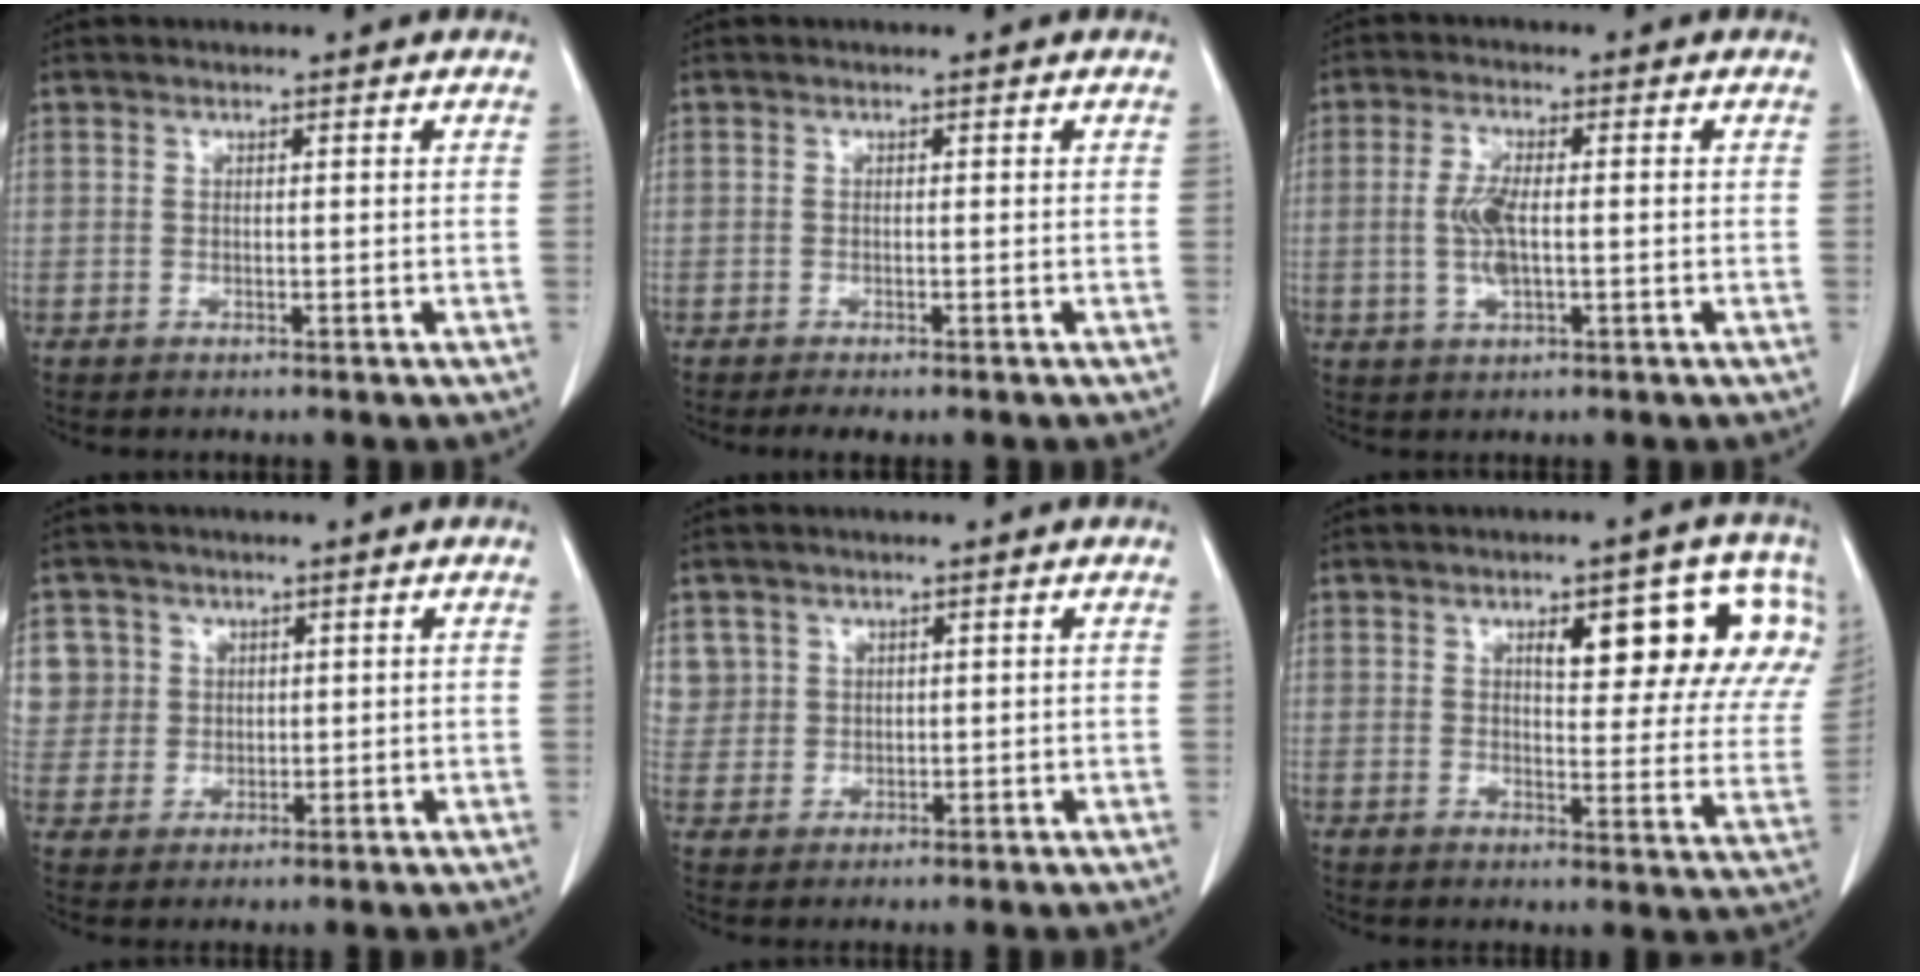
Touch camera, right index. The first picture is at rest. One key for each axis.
{"total": 2.1, "fx": -1.6, "fy": 0.6, "fz": 1.2, "tx": -0.015, "ty": -0.004, "tz": -0.021}
{"total": 5.2, "fx": -0.5, "fy": 1.6, "fz": 4.9, "tx": -0.109, "ty": 0.002, "tz": -0.008}
{"total": 6.7, "fx": 2.5, "fy": 6.2, "fz": 0.0, "tx": 0.009, "ty": 0.014, "tz": 0.057}
{"total": 4.1, "fx": 2.0, "fy": 3.5, "fz": -0.2, "tx": 0.021, "ty": 0.005, "tz": 0.039}
{"total": 15.0, "fx": 6.6, "fy": 4.8, "fz": 12.6, "tx": -0.144, "ty": 0.006, "tz": 0.075}